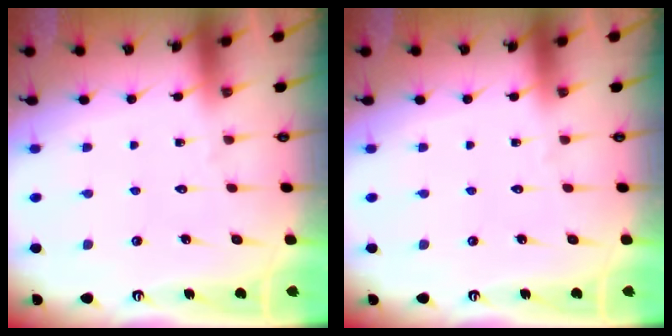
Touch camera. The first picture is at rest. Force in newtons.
{"total": 0.0}